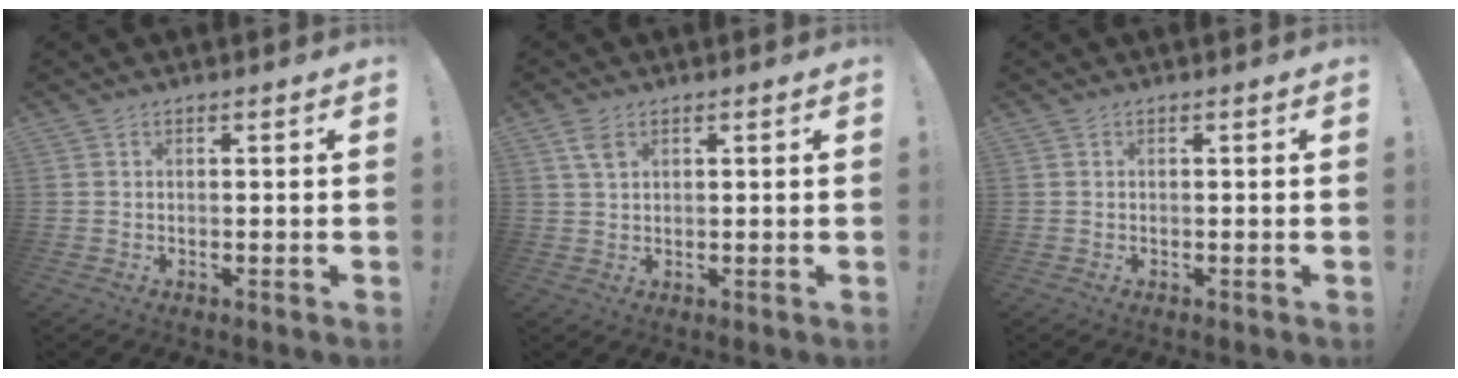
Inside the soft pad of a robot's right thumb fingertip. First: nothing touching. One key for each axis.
{"total": 3.8, "fx": 2.1, "fy": 2.0, "fz": 2.5, "tx": -0.037, "ty": -0.005, "tz": 0.036}
{"total": 0.0}